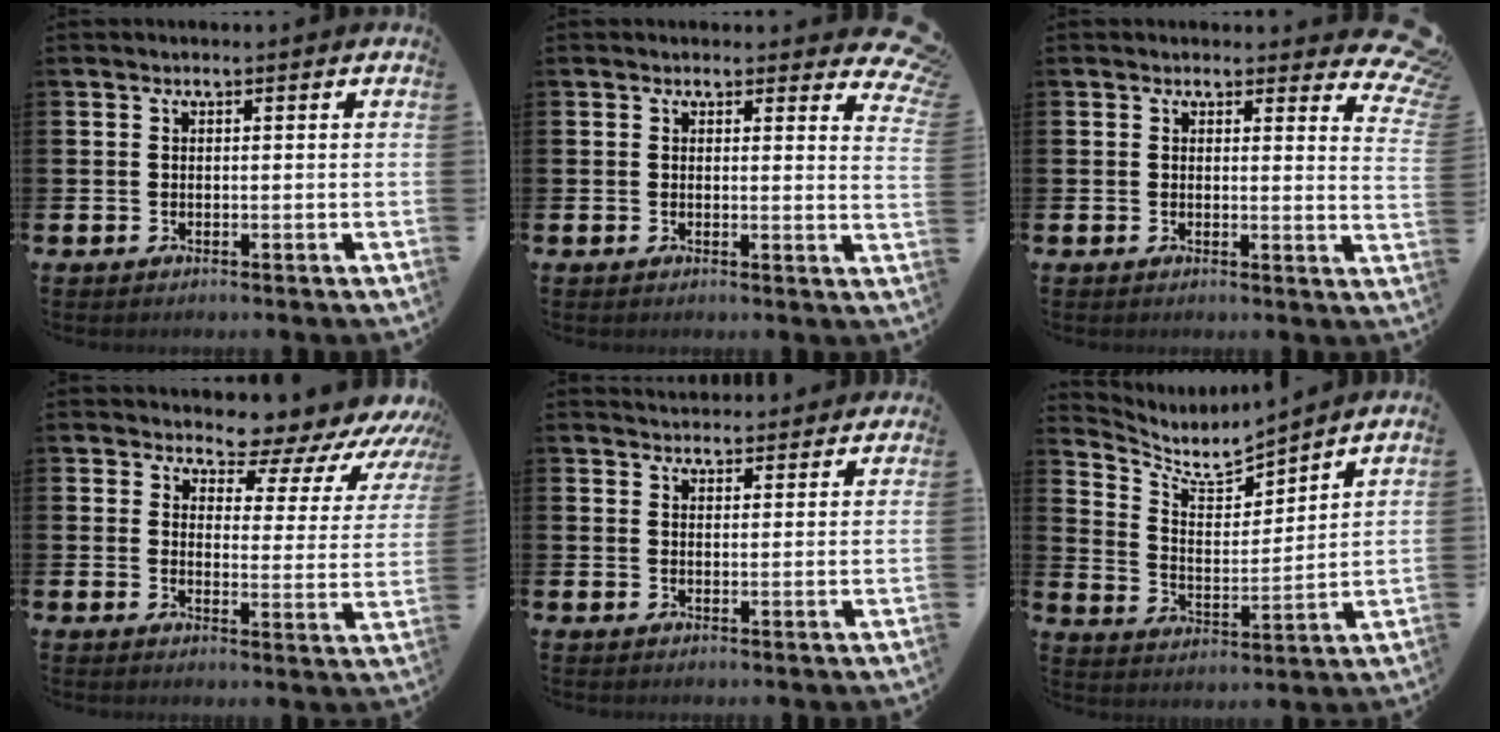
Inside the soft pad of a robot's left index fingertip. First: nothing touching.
{"total": 2.4, "force": [2.1, 1.1, 0.4], "torque": [0.009, -0.016, 0.032]}
{"total": 3.0, "force": [2.6, 1.2, 0.8], "torque": [0.000, -0.019, 0.041]}
{"total": 5.3, "force": [4.7, 2.2, 0.9], "torque": [-0.022, -0.055, 0.069]}
{"total": 3.3, "force": [3.3, 0.6, -0.2], "torque": [-0.001, -0.016, 0.060]}
{"total": 5.7, "force": [5.5, 0.9, 1.2], "torque": [-0.057, -0.045, 0.093]}